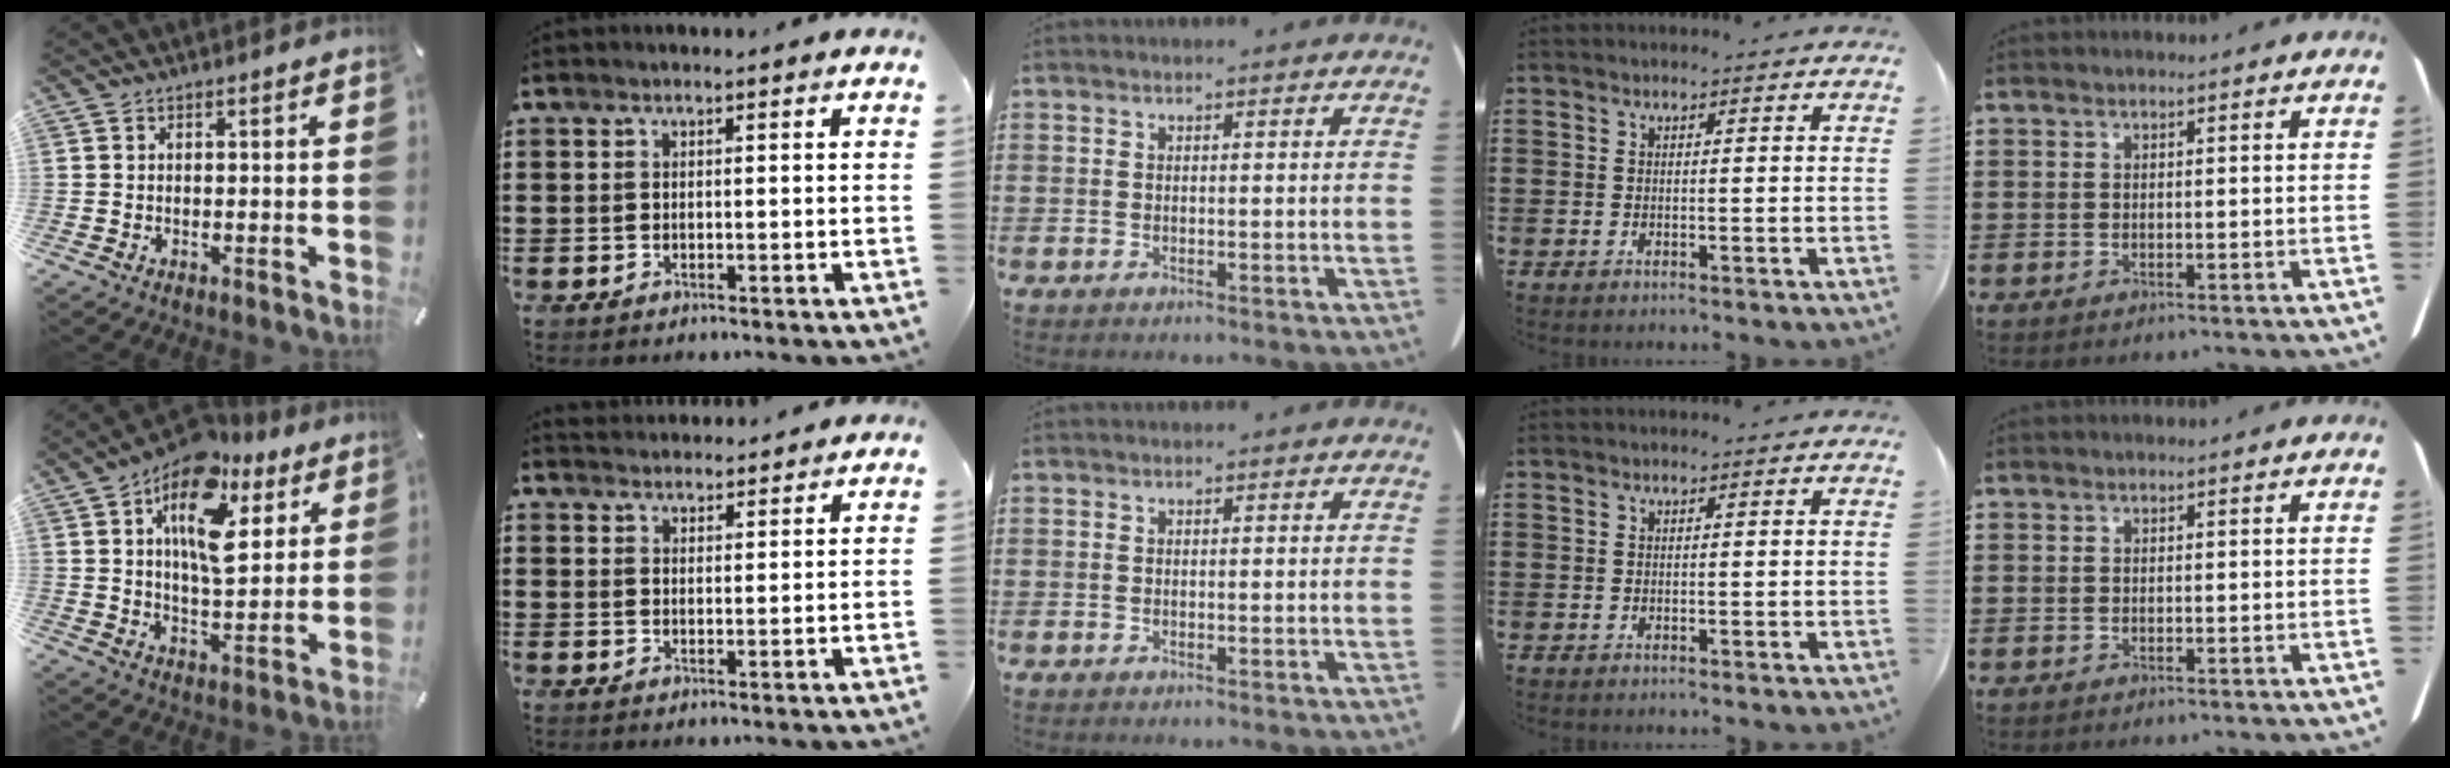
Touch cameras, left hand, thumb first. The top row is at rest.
{"thumb": {"total": 17.4, "force": [8.9, 9.3, 11.8], "torque": [-0.187, -0.042, 0.153]}, "index": {"total": 2.6, "force": [2.6, 0.1, -0.4], "torque": [0.000, -0.006, 0.051]}}